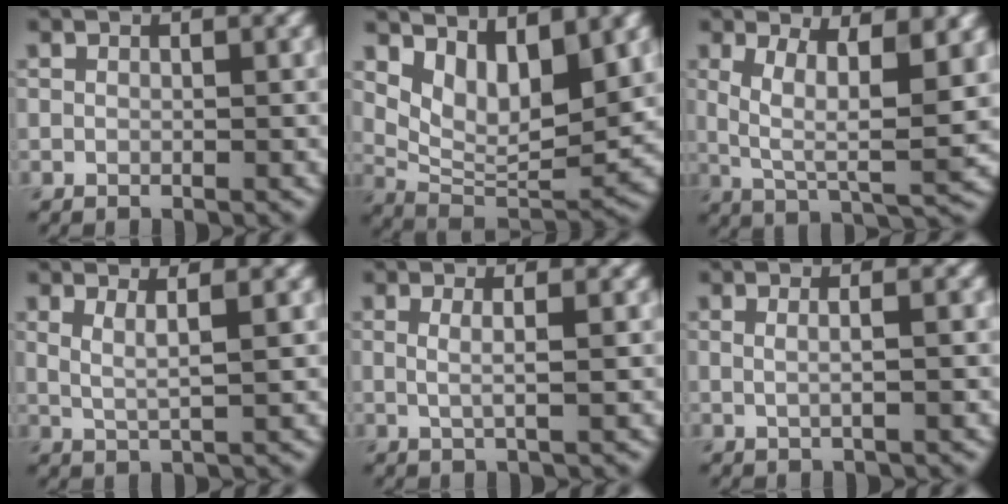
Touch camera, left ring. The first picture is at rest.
{"total": 6.8, "force": [3.0, 3.4, 5.0], "torque": [-0.083, -0.022, 0.058]}
{"total": 7.1, "force": [1.7, 2.3, 6.5], "torque": [-0.122, -0.005, 0.030]}
{"total": 2.4, "force": [1.0, 0.6, 2.1], "torque": [-0.030, -0.005, 0.017]}
{"total": 1.9, "force": [0.3, 0.6, 1.8], "torque": [-0.030, -0.002, -0.004]}
{"total": 3.0, "force": [0.7, 1.4, 2.5], "torque": [-0.017, 0.009, -0.014]}